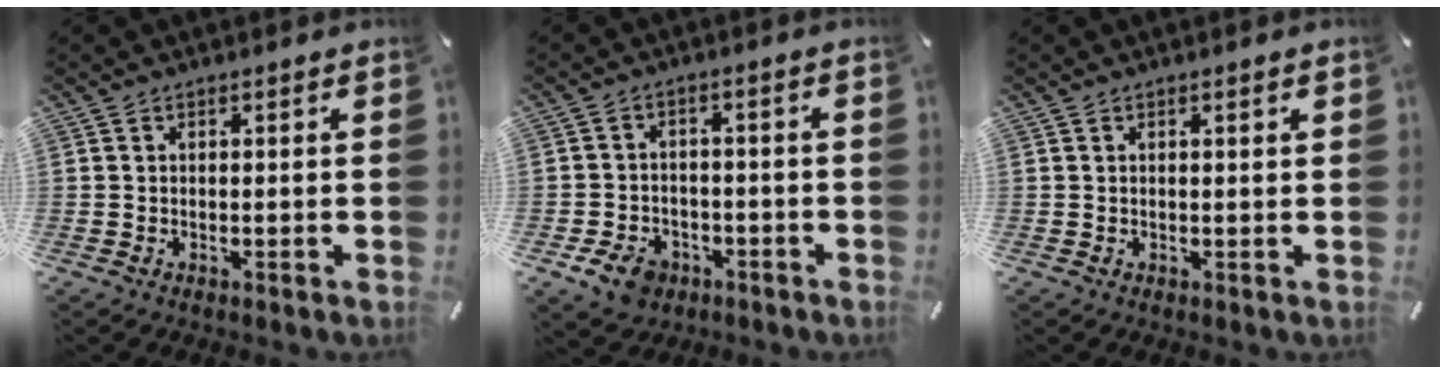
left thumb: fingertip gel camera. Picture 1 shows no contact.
{"total": 6.7, "force": [-3.9, 4.8, 2.8], "torque": [-0.055, 0.017, -0.076]}
{"total": 0.9, "force": [0.4, 0.1, 0.8], "torque": [-0.015, 0.001, 0.005]}